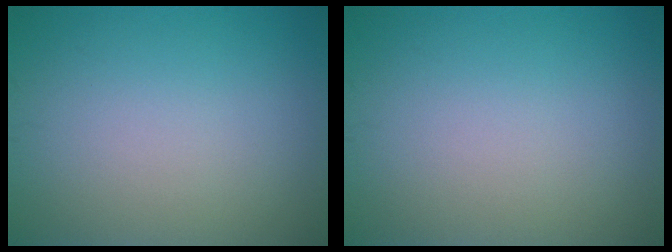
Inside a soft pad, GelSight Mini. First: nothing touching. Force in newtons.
{"total": 0.0}